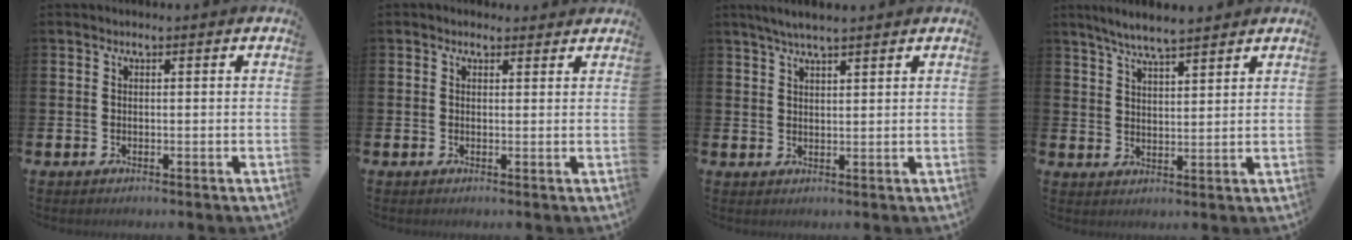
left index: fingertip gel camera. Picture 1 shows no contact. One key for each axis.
{"total": 1.0, "fx": 0.8, "fy": 0.6, "fz": 0.2, "tx": 0.003, "ty": 0.006, "tz": 0.012}
{"total": 3.8, "fx": 3.2, "fy": 0.4, "fz": 1.9, "tx": -0.037, "ty": -0.002, "tz": 0.056}
{"total": 5.7, "fx": 5.4, "fy": 0.4, "fz": 1.9, "tx": -0.043, "ty": -0.020, "tz": 0.096}